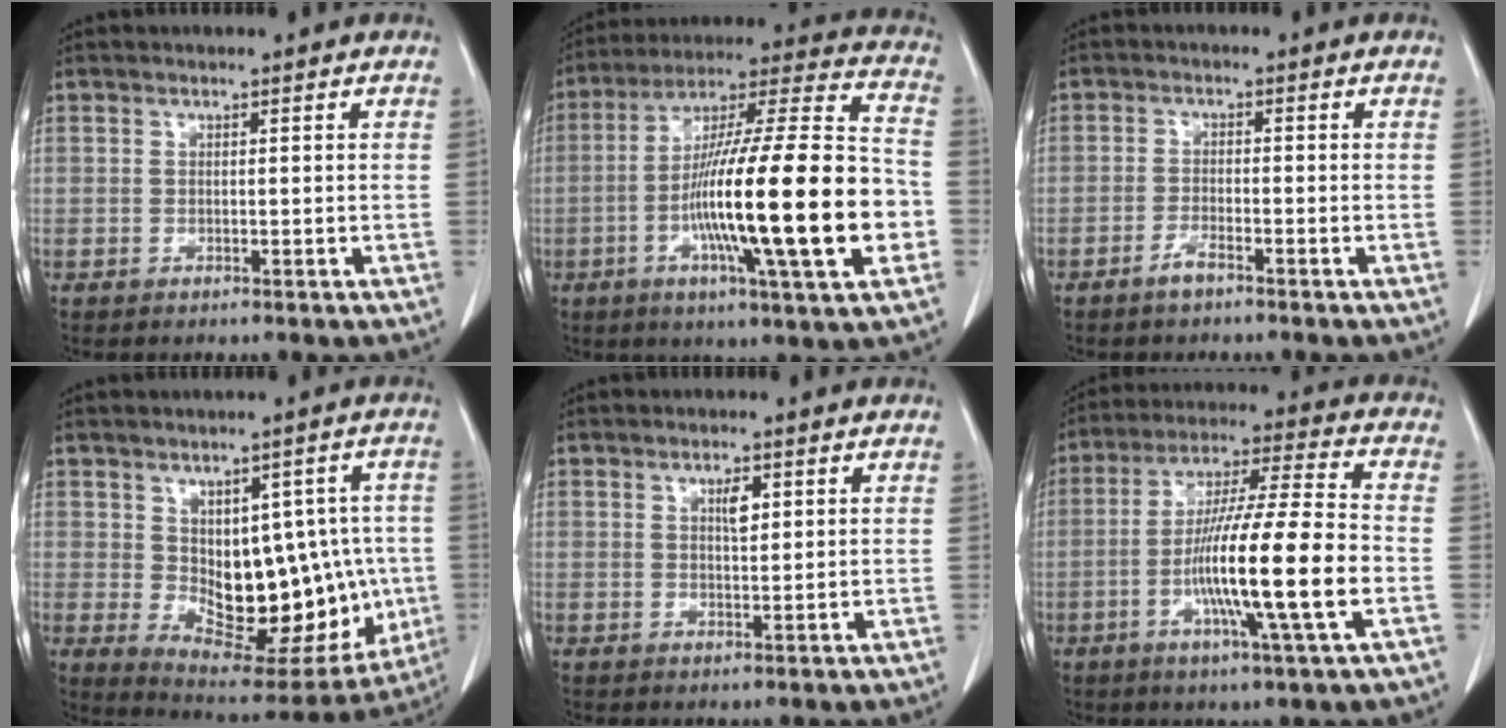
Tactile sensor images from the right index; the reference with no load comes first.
{"total": 25.5, "force": [-5.6, 1.5, 24.8], "torque": [-0.385, -0.010, -0.098]}
{"total": 2.1, "force": [-1.7, 0.3, 1.3], "torque": [-0.030, -0.001, -0.031]}
{"total": 18.3, "force": [-1.0, 9.5, 15.6], "torque": [-0.212, 0.006, 0.020]}
{"total": 2.4, "force": [1.0, 0.9, 2.0], "torque": [-0.035, -0.002, 0.017]}
{"total": 16.6, "force": [-3.9, -0.2, 16.1], "torque": [-0.288, -0.006, -0.073]}